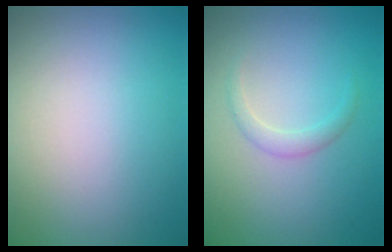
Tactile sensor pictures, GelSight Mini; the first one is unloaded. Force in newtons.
{"total": 1.2, "press": 1.2, "slide": 0.0}